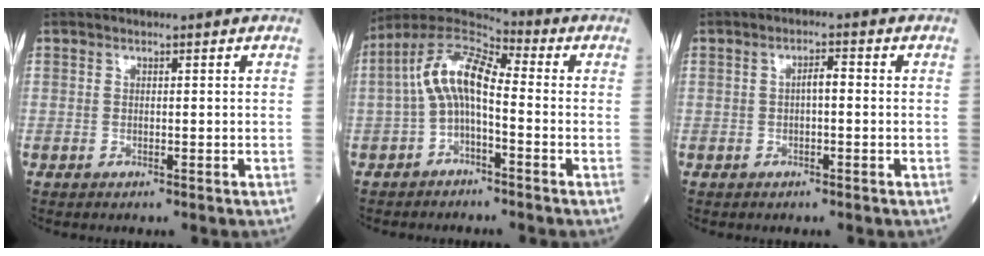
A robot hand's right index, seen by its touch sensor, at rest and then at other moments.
{"total": 9.3, "force": [-0.8, 3.4, 8.7], "torque": [-0.177, 0.034, -0.019]}
{"total": 2.0, "force": [-0.1, 0.4, 2.0], "torque": [-0.036, 0.003, -0.001]}